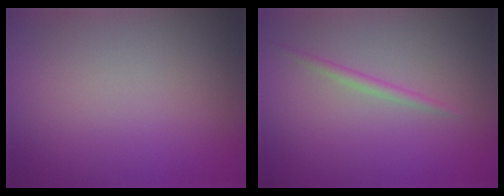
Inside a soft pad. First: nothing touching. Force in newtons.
{"total": 1.1, "press": 1.1, "slide": 0.0}